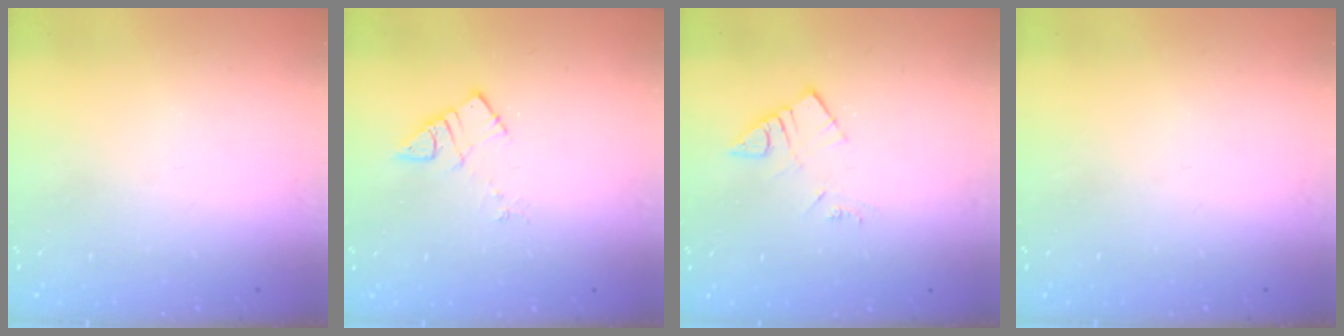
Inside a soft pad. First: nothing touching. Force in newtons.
{"total": 5.8, "press": 5.8, "slide": 0.0}
{"total": 5.0, "press": 5.0, "slide": 0.2}
{"total": 0.0}